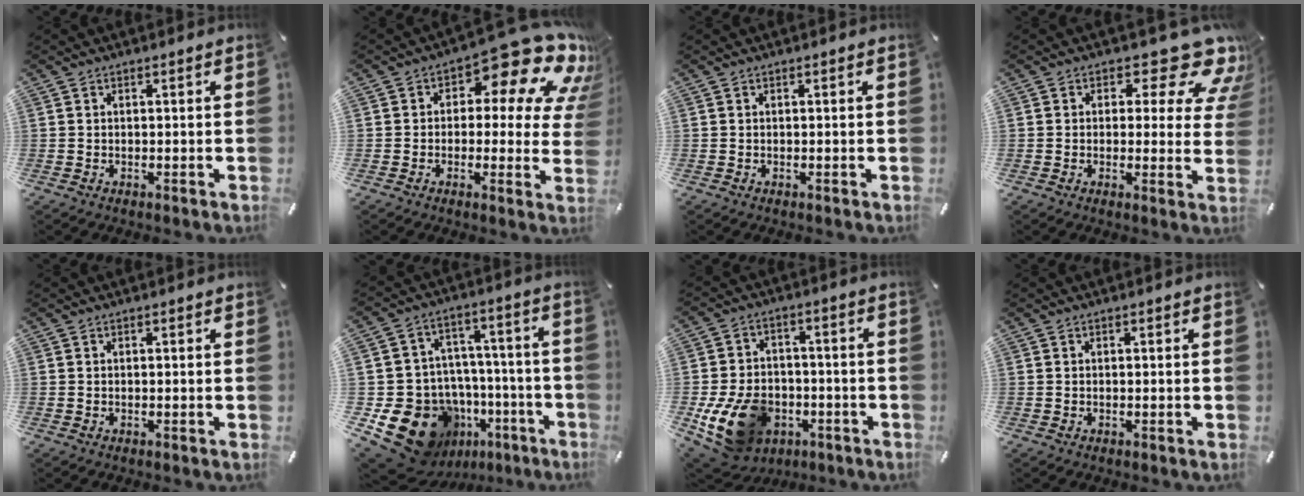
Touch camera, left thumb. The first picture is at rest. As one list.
[{"total": 16.9, "force": [9.3, 7.8, 11.8], "torque": [-0.161, -0.068, 0.154]}, {"total": 0.0}, {"total": 12.6, "force": [7.3, 5.8, 8.6], "torque": [-0.109, -0.054, 0.122]}, {"total": 0.0}, {"total": 19.4, "force": [-9.1, 15.1, 8.1], "torque": [-0.132, 0.041, -0.116]}, {"total": 15.5, "force": [-5.7, 11.6, 8.5], "torque": [-0.165, 0.033, -0.088]}, {"total": 0.0}]